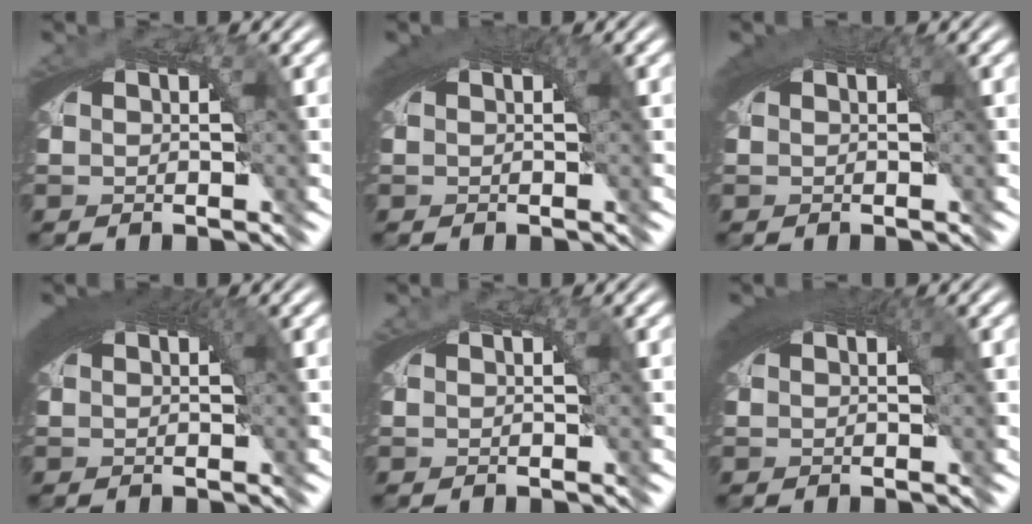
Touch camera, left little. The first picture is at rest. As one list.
[{"total": 2.3, "force": [0.9, 0.5, 2.1], "torque": [-0.026, 0.008, 0.014]}, {"total": 2.2, "force": [0.9, 0.4, 1.9], "torque": [-0.025, 0.007, 0.015]}, {"total": 4.7, "force": [1.5, 1.6, 4.1], "torque": [-0.054, 0.017, 0.018]}, {"total": 0.5, "force": [-0.2, -0.2, -0.4], "torque": [0.007, -0.001, -0.003]}, {"total": 3.4, "force": [1.2, 0.9, 3.0], "torque": [-0.036, 0.012, 0.016]}]